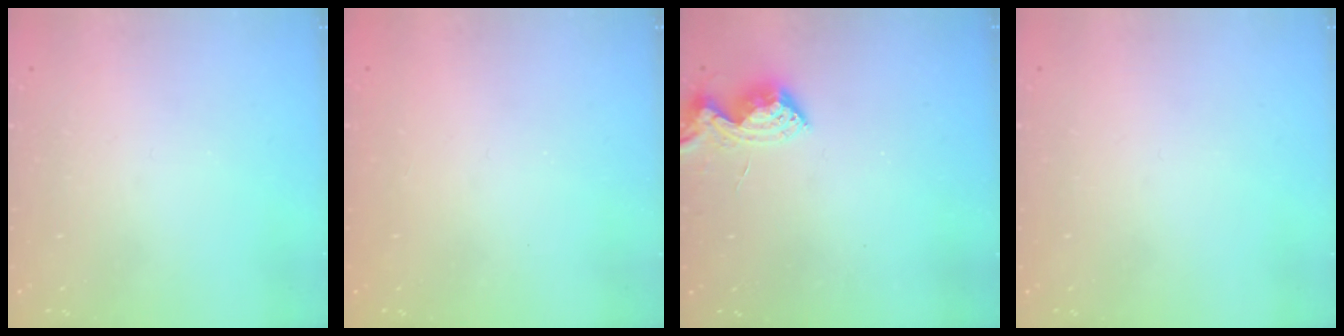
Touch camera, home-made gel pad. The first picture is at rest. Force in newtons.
{"total": 0.9, "press": 0.9, "slide": 0.3}
{"total": 8.6, "press": 8.5, "slide": 1.2}
{"total": 0.0}